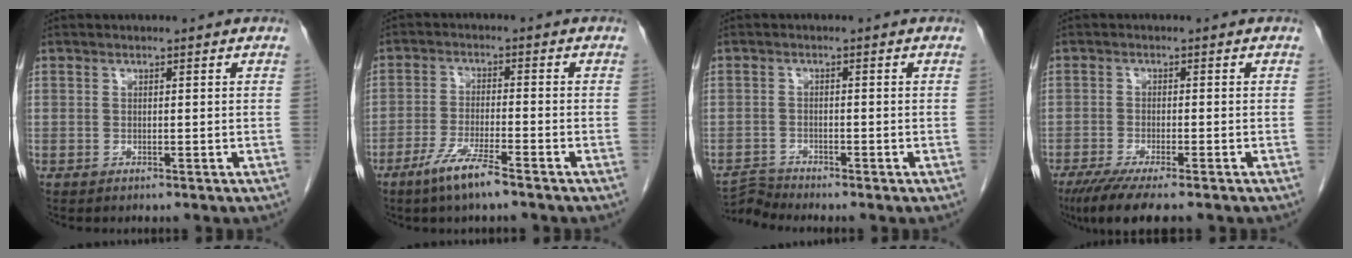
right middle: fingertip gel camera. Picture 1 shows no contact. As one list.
[{"total": 6.1, "force": [-4.2, 0.1, 4.4], "torque": [-0.091, -0.012, -0.081]}, {"total": 2.6, "force": [-2.3, -0.8, -0.6], "torque": [0.010, -0.016, -0.042]}, {"total": 7.6, "force": [-5.7, 0.7, 4.9], "torque": [-0.079, -0.020, -0.091]}]